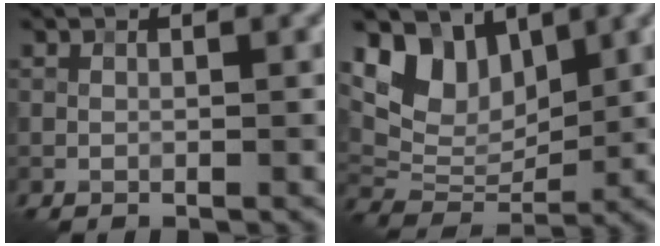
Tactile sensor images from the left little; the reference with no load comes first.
{"total": 6.8, "force": [3.9, 4.4, 3.6], "torque": [-0.064, -0.006, 0.066]}